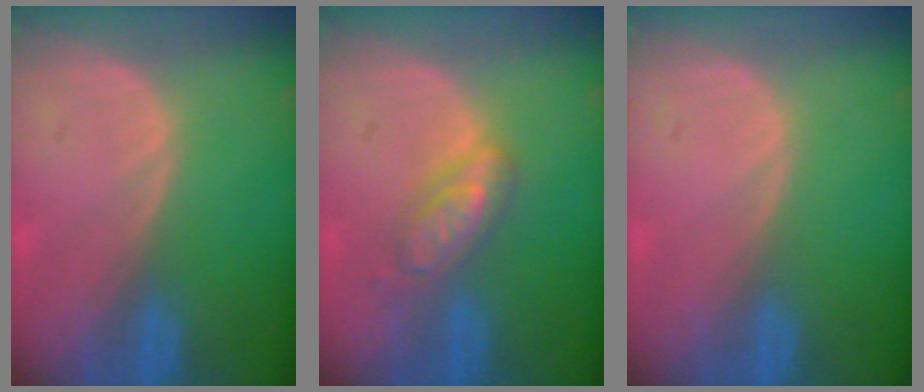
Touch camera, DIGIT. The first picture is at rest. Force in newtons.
{"total": 5.0, "press": 5.0, "slide": 0.2}
{"total": 0.0}